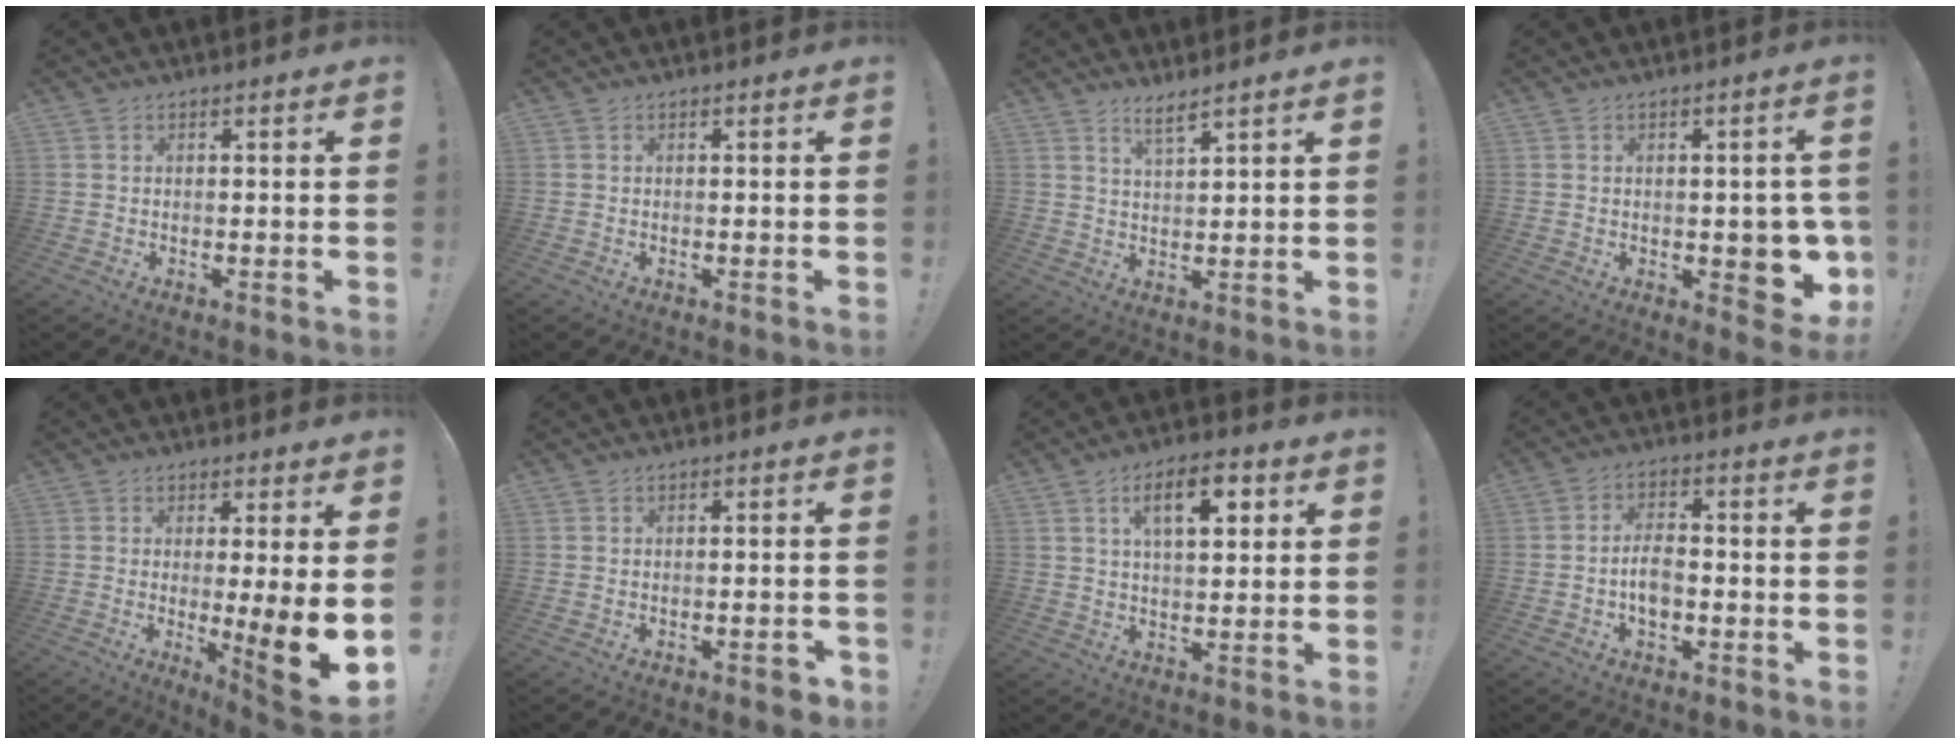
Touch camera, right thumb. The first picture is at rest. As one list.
[{"total": 0.0}, {"total": 4.0, "force": [3.2, -0.3, 2.4], "torque": [-0.043, -0.019, 0.053]}, {"total": 8.8, "force": [-1.9, 5.0, 7.0], "torque": [-0.065, 0.004, -0.021]}, {"total": 11.8, "force": [-1.6, 0.3, 11.7], "torque": [-0.152, -0.019, -0.017]}, {"total": 2.8, "force": [-1.6, 0.8, 2.1], "torque": [-0.022, 0.006, -0.025]}, {"total": 10.3, "force": [3.9, 4.5, 8.4], "torque": [-0.119, -0.003, 0.060]}, {"total": 6.1, "force": [-1.7, 4.0, 4.4], "torque": [-0.066, 0.009, -0.031]}]